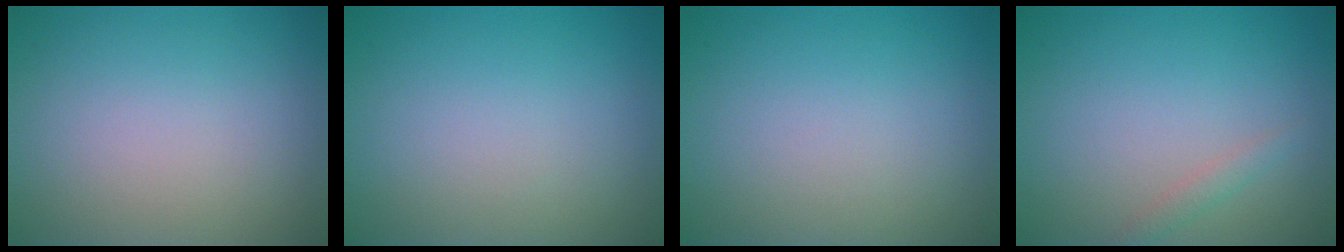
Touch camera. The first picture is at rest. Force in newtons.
{"total": 0.0}
{"total": 0.0}
{"total": 1.0, "press": 1.0, "slide": 0.1}